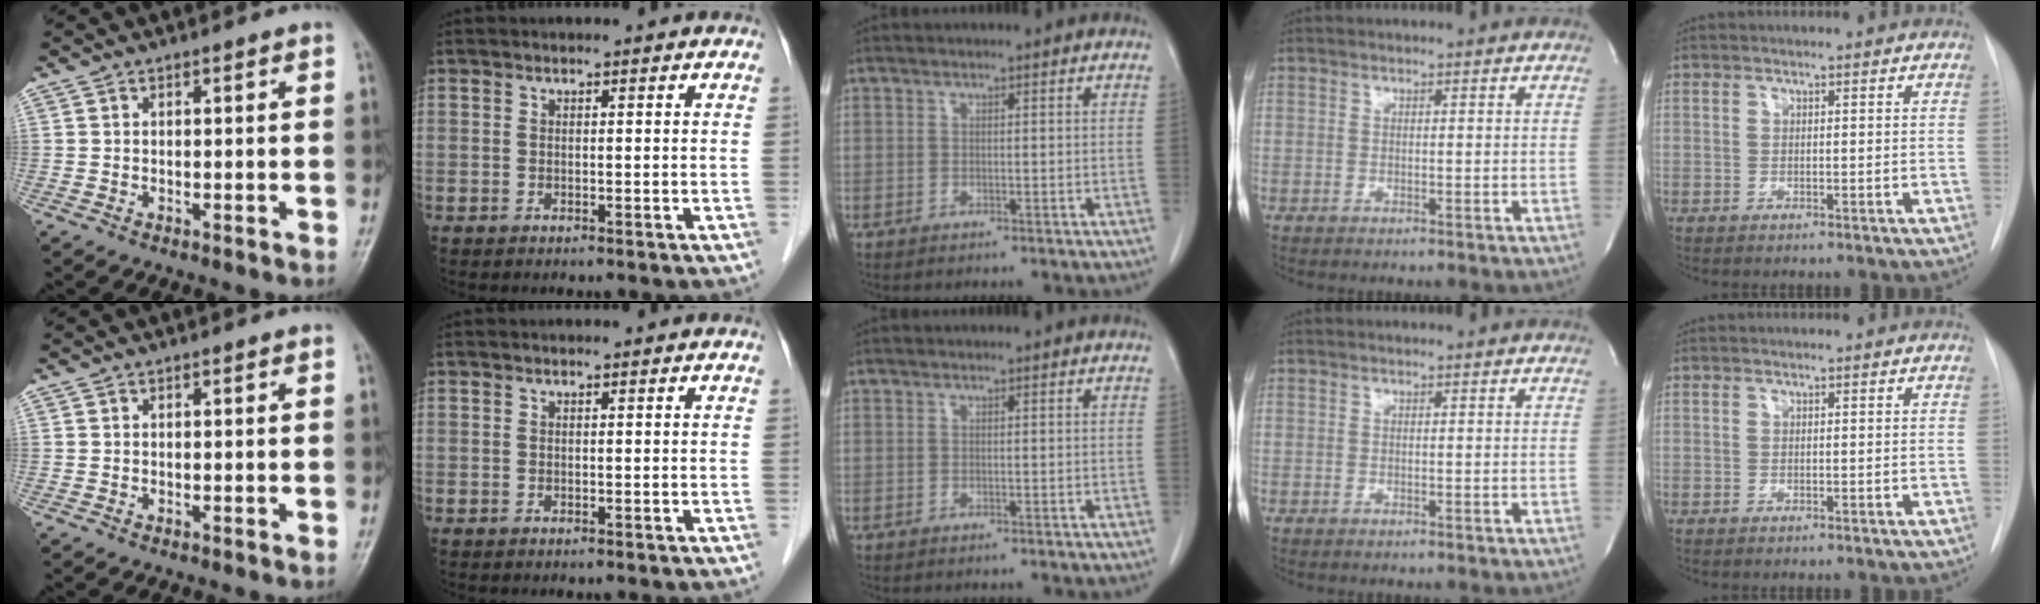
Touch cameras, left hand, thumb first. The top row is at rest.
{}